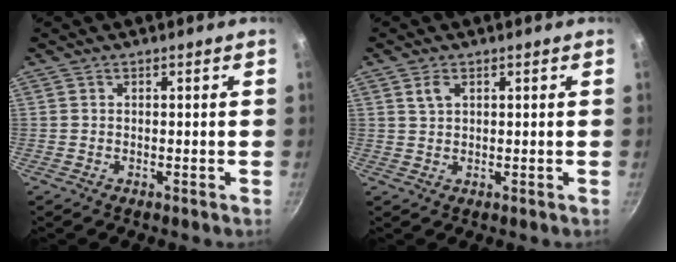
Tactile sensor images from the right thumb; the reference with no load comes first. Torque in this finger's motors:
{"motor_torque": [-0.42, 0.41, -0.15, 0.15, 0.08]}